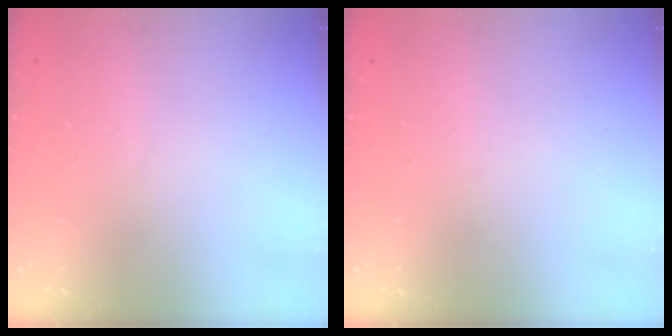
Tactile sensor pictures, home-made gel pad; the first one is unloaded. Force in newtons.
{"total": 0.0}